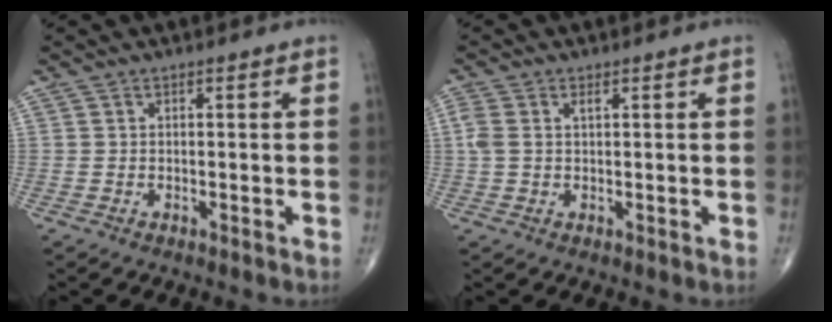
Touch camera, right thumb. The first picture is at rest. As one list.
[{"total": 3.6, "force": [1.0, 1.9, 2.9], "torque": [-0.089, 0.016, 0.025]}]